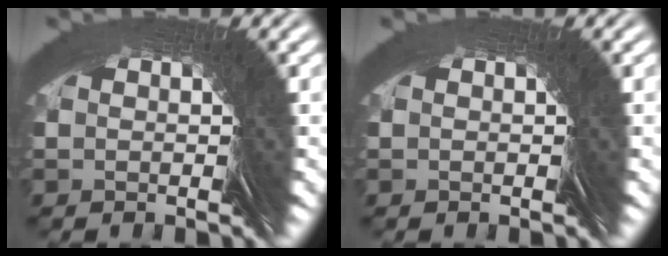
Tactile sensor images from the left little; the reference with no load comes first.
{"total": 0.0}